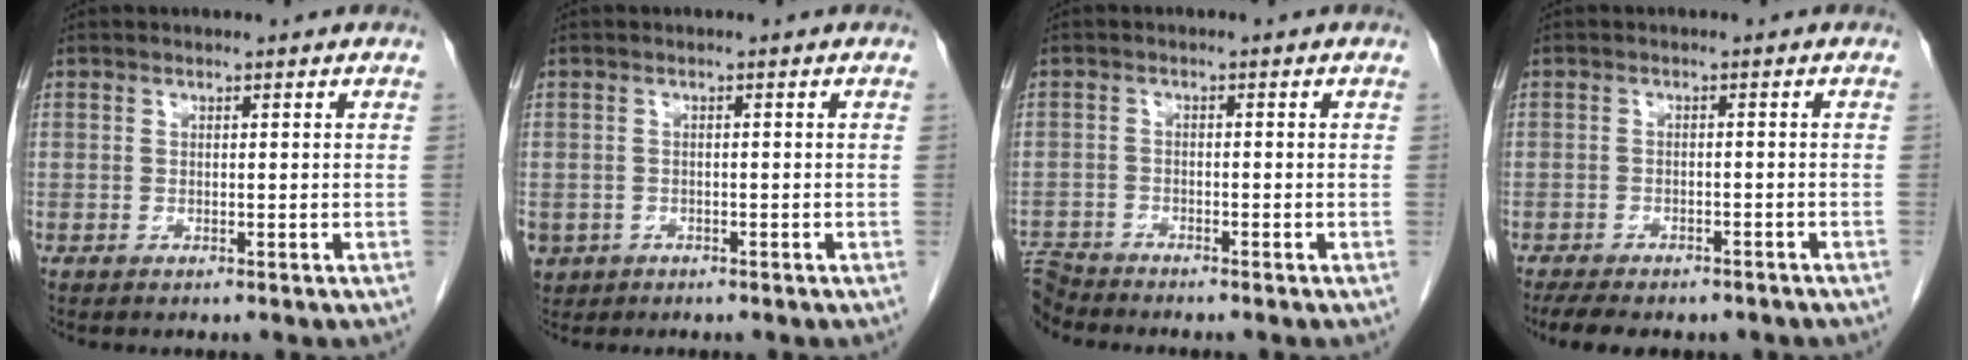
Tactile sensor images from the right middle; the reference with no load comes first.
{"total": 3.7, "force": [-1.9, 3.1, 0.8], "torque": [-0.016, 0.001, -0.027]}
{"total": 4.3, "force": [-4.3, 0.0, -0.3], "torque": [0.007, -0.011, -0.084]}
{"total": 10.7, "force": [-8.8, 3.7, 4.9], "torque": [-0.082, 0.000, -0.108]}